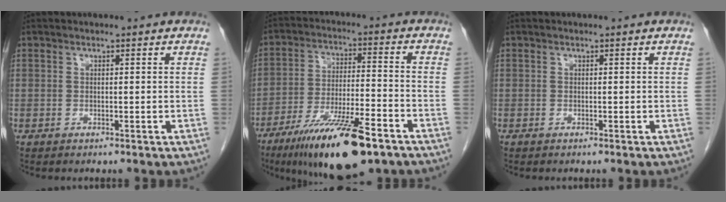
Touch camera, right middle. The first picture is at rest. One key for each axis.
{"total": 16.5, "fx": -10.8, "fy": 2.8, "fz": 12.1, "tx": -0.203, "ty": -0.028, "tz": -0.185}
{"total": 0.0}